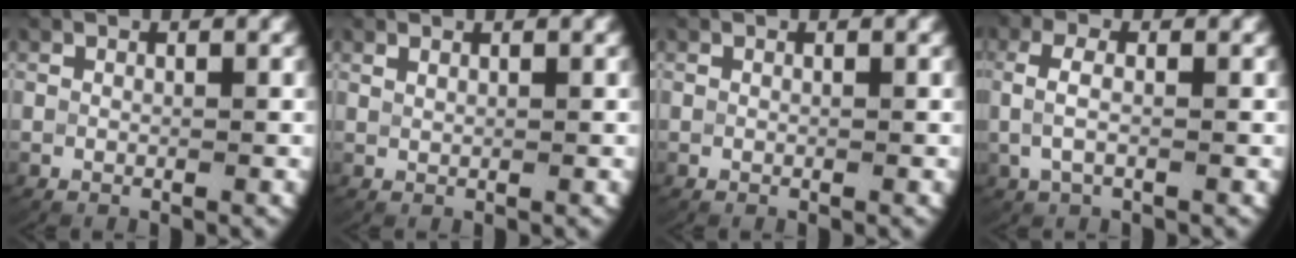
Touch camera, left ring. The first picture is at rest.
{"total": 0.8, "force": [0.7, -0.2, 0.2], "torque": [-0.004, 0.001, 0.019]}
{"total": 0.0}
{"total": 3.3, "force": [0.5, 1.6, 2.8], "torque": [-0.070, 0.002, 0.008]}